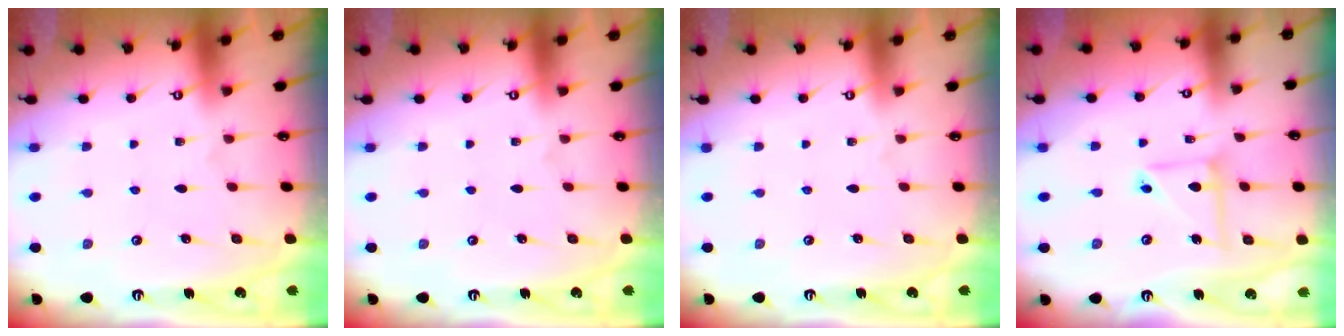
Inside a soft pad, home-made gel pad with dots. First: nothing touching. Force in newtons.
{"total": 0.0}
{"total": 0.0}
{"total": 8.3, "press": 8.3, "slide": 0.7}